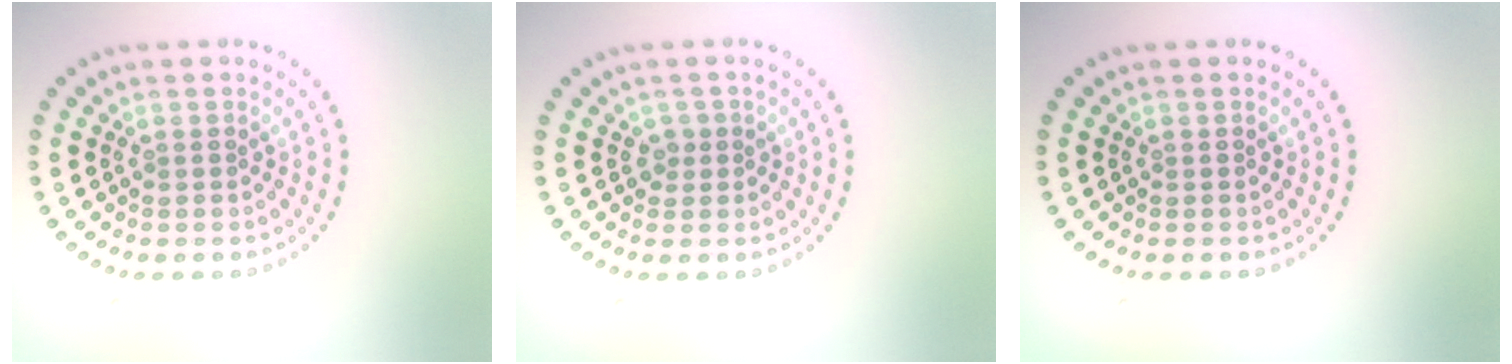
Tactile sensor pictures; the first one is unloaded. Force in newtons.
{"total": 1.1, "press": 0.8, "slide": 0.8}
{"total": 0.0}